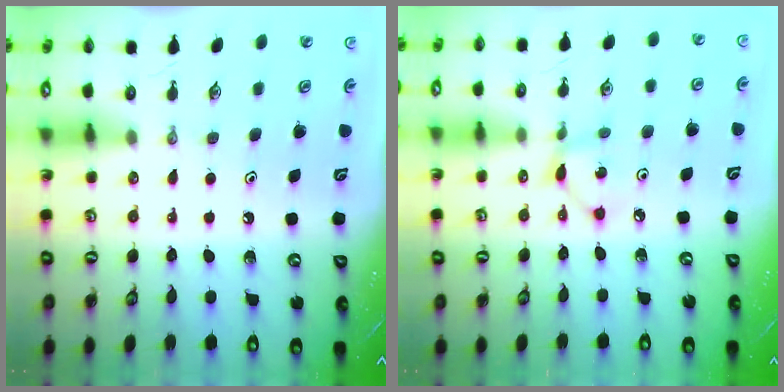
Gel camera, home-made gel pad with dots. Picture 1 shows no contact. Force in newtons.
{"total": 3.6, "press": 3.6, "slide": 0.1}